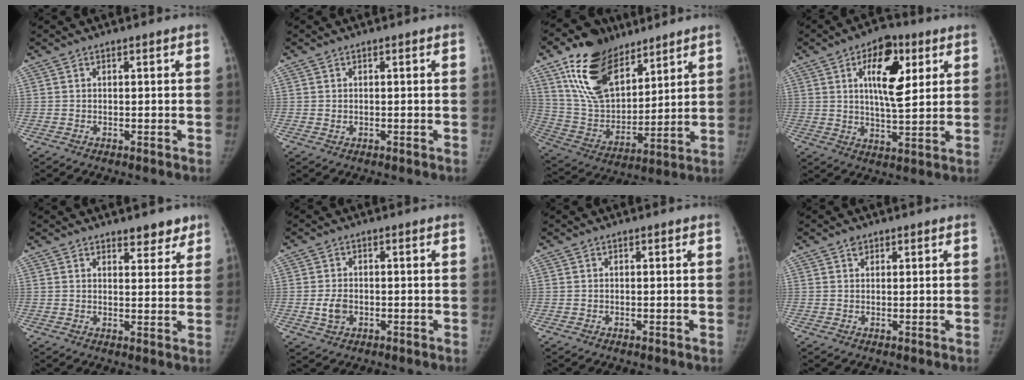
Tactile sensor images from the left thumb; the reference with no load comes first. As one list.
[{"total": 0.9, "force": [0.0, 0.7, 0.4], "torque": [-0.005, 0.000, 0.000]}, {"total": 20.8, "force": [12.9, 11.7, 11.4], "torque": [-0.163, -0.049, 0.246]}, {"total": 12.1, "force": [4.3, 5.6, 9.9], "torque": [-0.125, -0.019, 0.065]}, {"total": 4.3, "force": [3.4, 2.3, 1.6], "torque": [0.015, -0.020, 0.045]}, {"total": 3.7, "force": [-0.8, 2.7, 2.4], "torque": [-0.040, 0.002, -0.013]}, {"total": 0.0}, {"total": 1.4, "force": [0.8, 1.1, 0.4], "torque": [0.006, -0.004, 0.010]}]